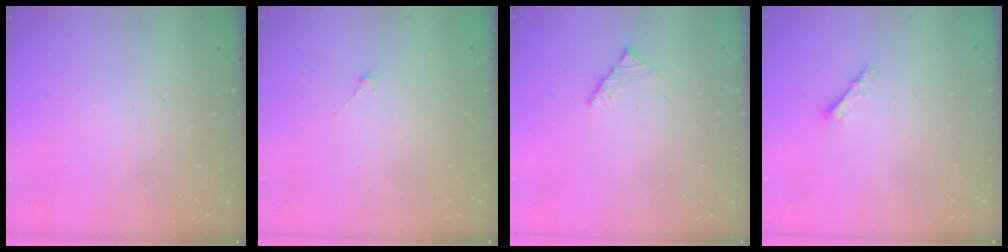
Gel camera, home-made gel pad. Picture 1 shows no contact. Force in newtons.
{"total": 0.0}
{"total": 2.6, "press": 2.5, "slide": 0.8}
{"total": 3.2, "press": 3.2, "slide": 0.6}